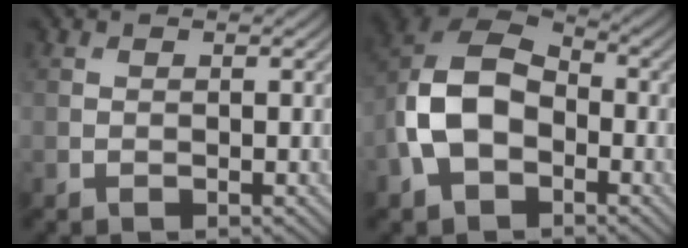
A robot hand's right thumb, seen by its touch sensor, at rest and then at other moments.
{"total": 11.5, "force": [-2.8, 7.7, 8.1], "torque": [-0.194, -0.006, -0.070]}